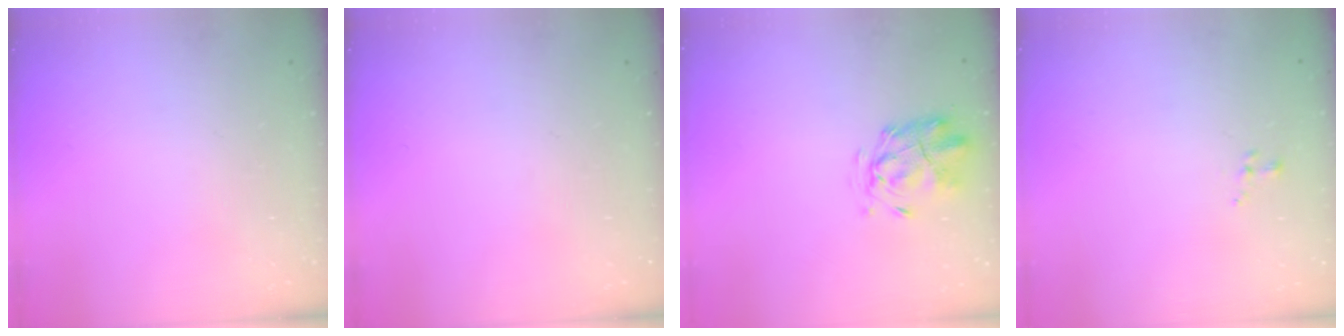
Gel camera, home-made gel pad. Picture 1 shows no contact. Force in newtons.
{"total": 0.0}
{"total": 2.3, "press": 2.2, "slide": 0.6}
{"total": 0.8, "press": 0.6, "slide": 0.6}